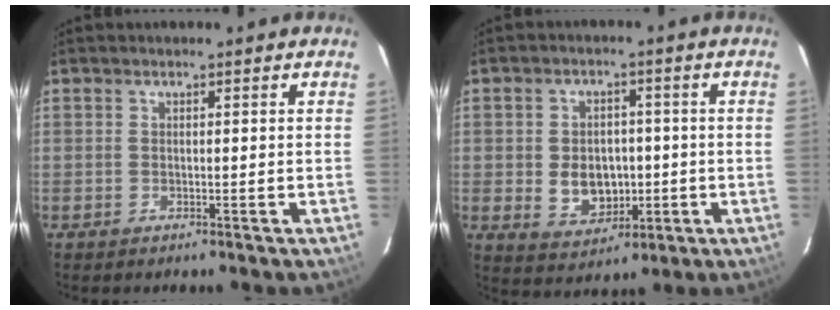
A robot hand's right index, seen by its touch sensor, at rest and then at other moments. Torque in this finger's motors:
{"motor_torque": [0.29, -0.08, 0.12, 0.04]}